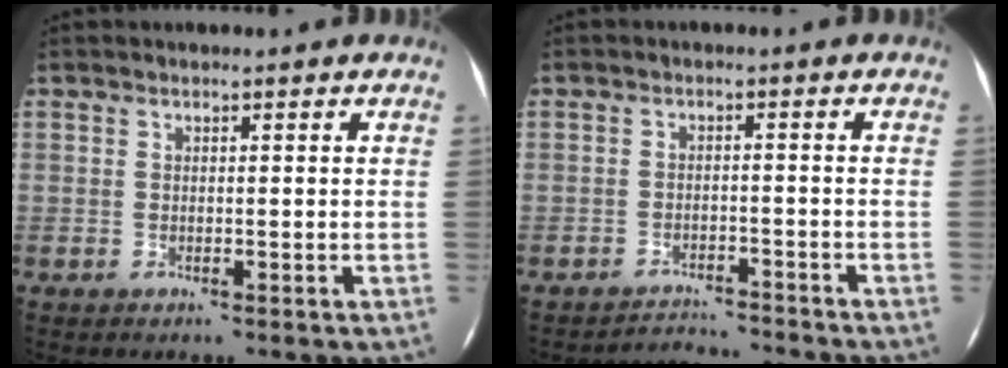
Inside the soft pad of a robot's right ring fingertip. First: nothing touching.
{"total": 5.0, "force": [-4.9, -0.6, 0.0], "torque": [-0.017, 0.008, -0.076]}